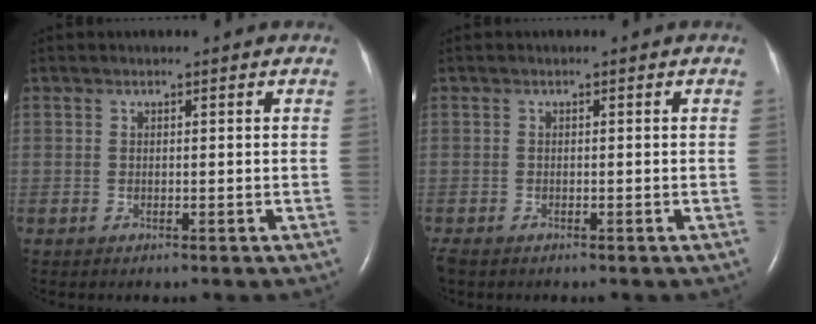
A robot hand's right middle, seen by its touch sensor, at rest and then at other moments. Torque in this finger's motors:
{"motor_torque": [0.31, -0.29, 0.08, 0.00]}